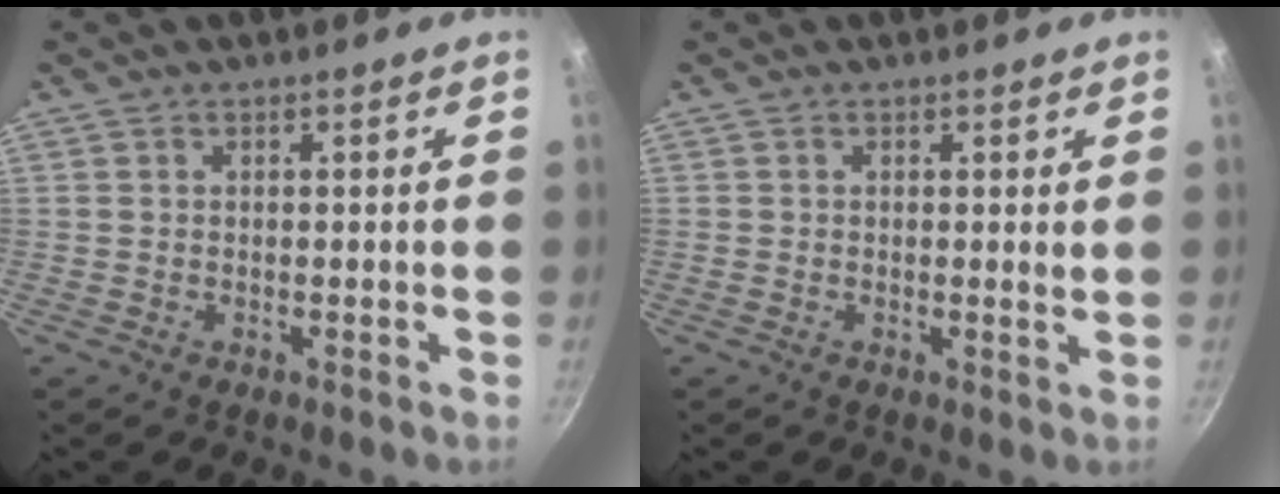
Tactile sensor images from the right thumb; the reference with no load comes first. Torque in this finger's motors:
{"motor_torque": [-0.60, 0.32, 0.46, 0.30, -0.01]}